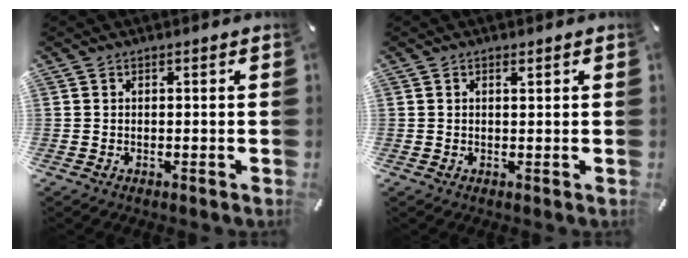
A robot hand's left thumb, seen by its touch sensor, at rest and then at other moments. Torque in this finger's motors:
{"motor_torque": [-0.17, -0.53, -0.07, 0.23, 0.01]}